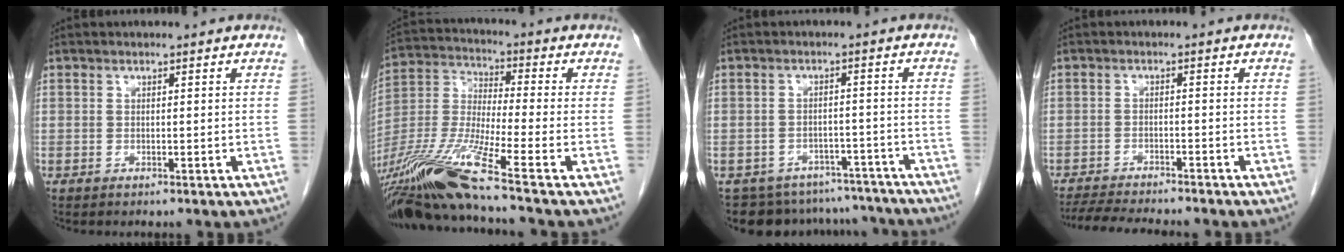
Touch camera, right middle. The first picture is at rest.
{"total": 16.3, "force": [-11.7, -1.6, 11.2], "torque": [-0.244, -0.028, -0.224]}
{"total": 12.8, "force": [-11.5, 5.4, 1.3], "torque": [-0.016, 0.023, -0.131]}
{"total": 9.8, "force": [-8.9, 0.7, 4.1], "torque": [-0.062, -0.012, -0.134]}